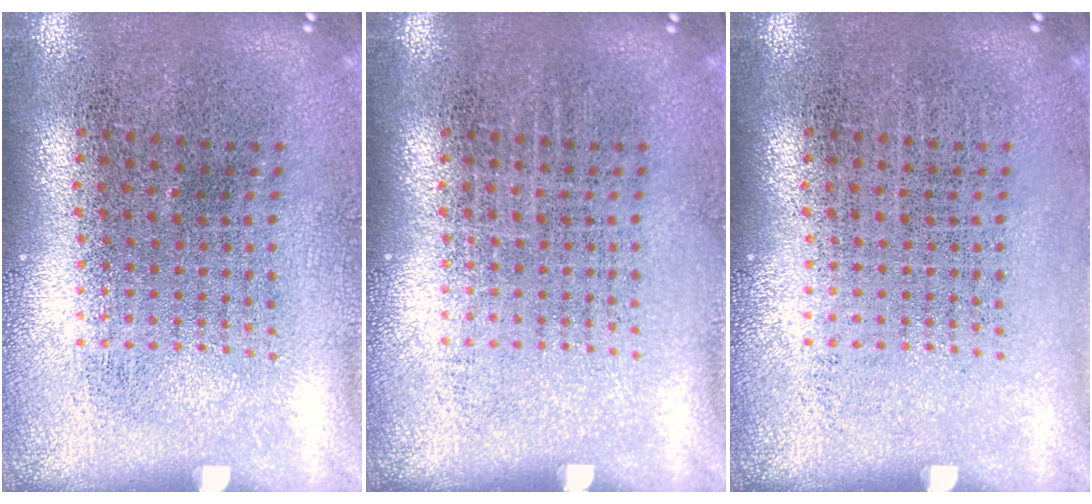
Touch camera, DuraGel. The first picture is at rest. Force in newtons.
{"total": 0.0}
{"total": 0.0}